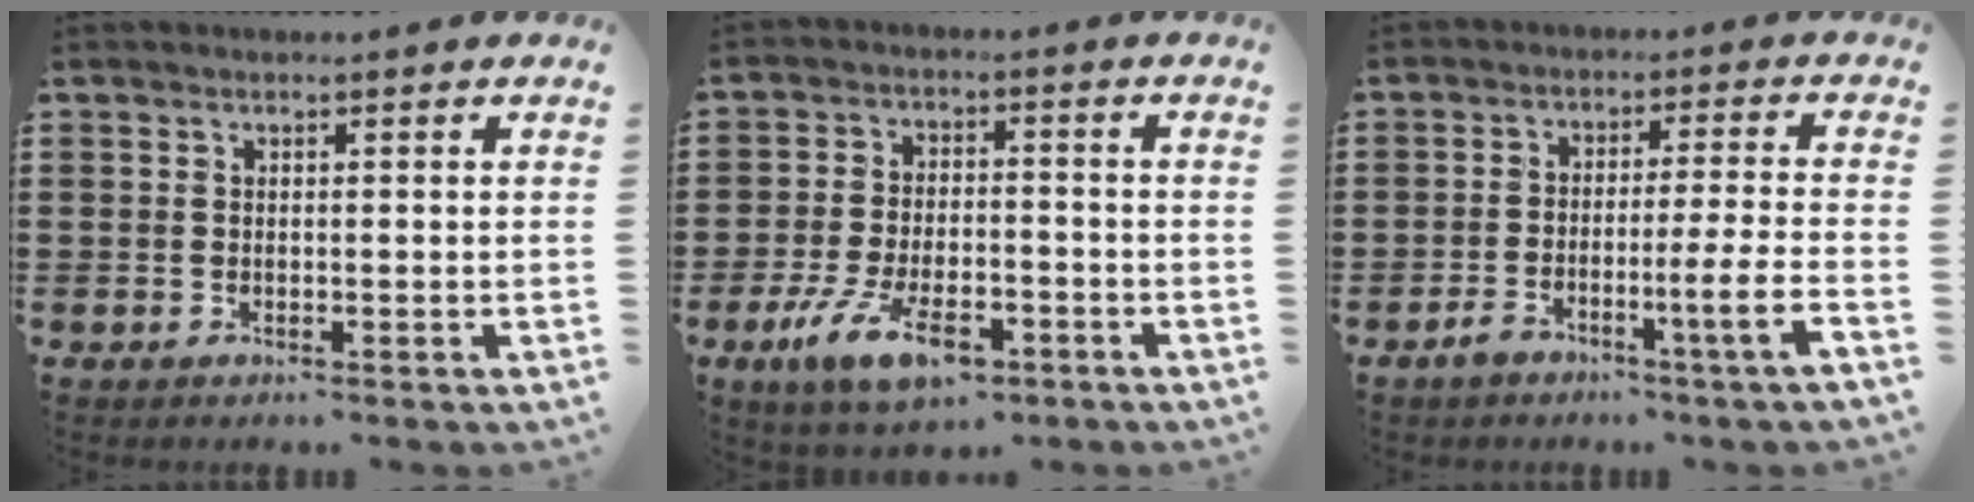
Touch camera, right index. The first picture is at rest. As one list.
[{"total": 9.0, "force": [-5.1, 3.5, 6.5], "torque": [-0.141, 0.001, -0.094]}, {"total": 6.2, "force": [-3.3, -0.5, 5.3], "torque": [-0.086, -0.006, -0.058]}]